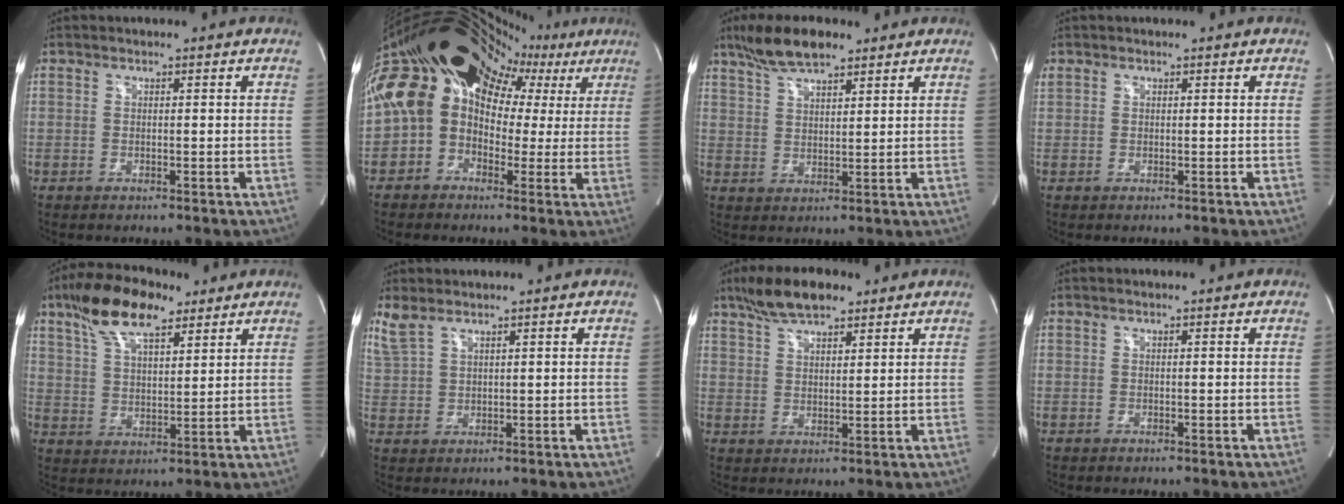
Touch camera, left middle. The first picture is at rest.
{"total": 21.2, "force": [6.6, 16.3, 11.8], "torque": [-0.250, 0.126, 0.098]}
{"total": 8.3, "force": [6.3, 2.3, 4.9], "torque": [-0.098, 0.014, 0.117]}
{"total": 1.4, "force": [0.5, 1.2, 0.4], "torque": [-0.014, 0.020, 0.014]}
{"total": 12.4, "force": [8.2, 4.2, 8.4], "torque": [-0.161, 0.024, 0.151]}
{"total": 4.1, "force": [3.4, 1.1, 1.9], "torque": [-0.060, 0.015, 0.083]}
{"total": 8.4, "force": [6.3, 2.7, 4.9], "torque": [-0.096, 0.016, 0.114]}
{"total": 0.0}